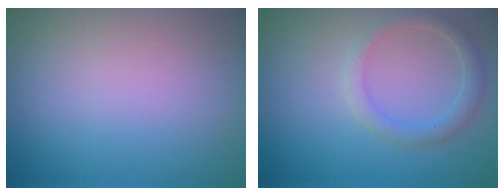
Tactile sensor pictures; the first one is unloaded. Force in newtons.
{"total": 2.1, "press": 2.1, "slide": 0.3}